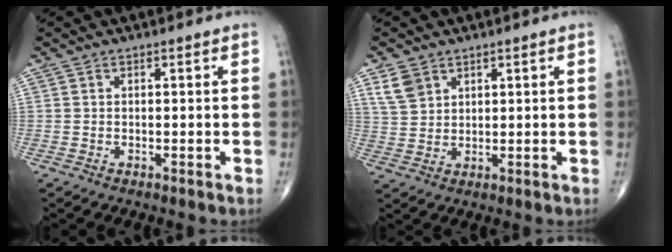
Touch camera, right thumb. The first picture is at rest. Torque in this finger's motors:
{"motor_torque": [-0.31, 0.32, 0.25, 0.15, 0.00]}